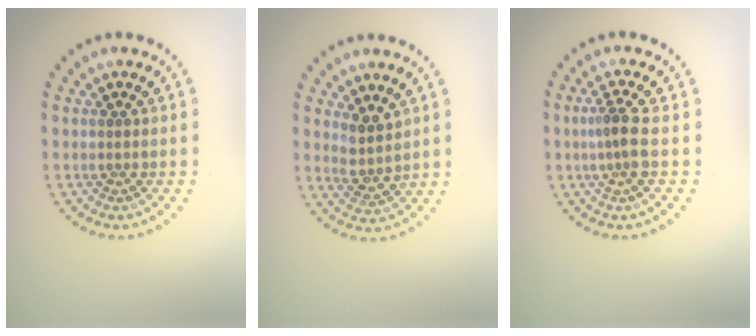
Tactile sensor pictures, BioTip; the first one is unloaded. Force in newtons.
{"total": 2.3, "press": 1.9, "slide": 1.3}
{"total": 2.3, "press": 1.8, "slide": 1.4}